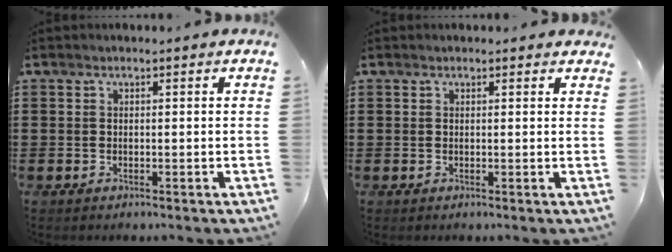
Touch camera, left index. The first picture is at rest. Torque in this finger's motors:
{"motor_torque": [1.47, -0.67, 0.66, 0.05]}